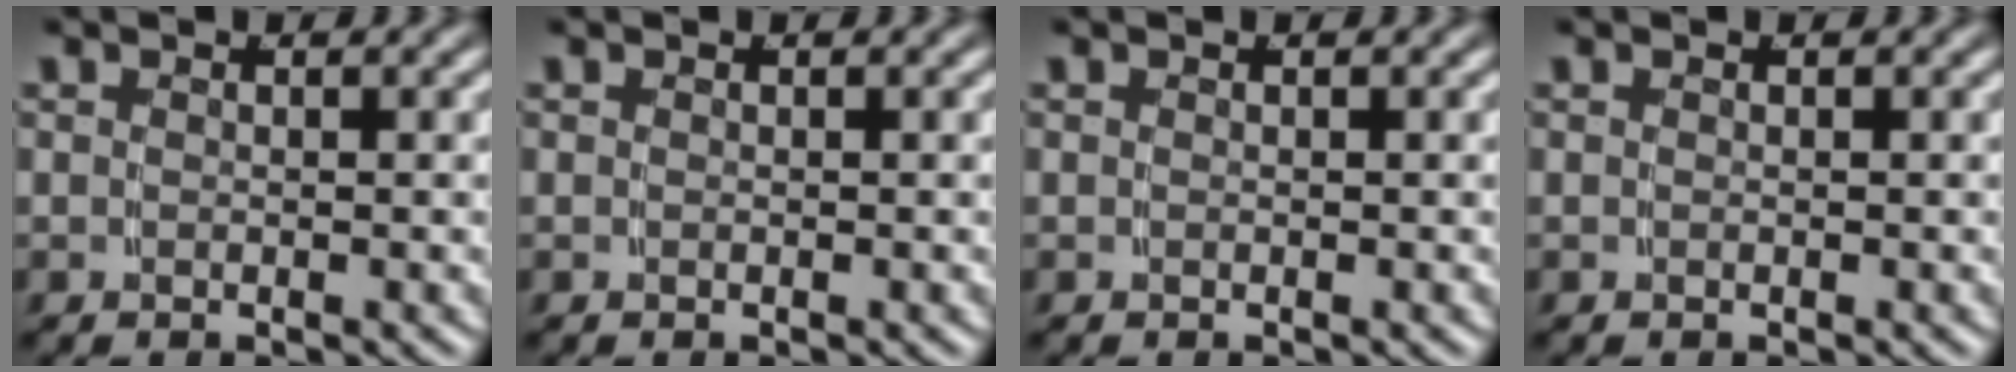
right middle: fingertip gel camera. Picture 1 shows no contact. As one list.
[{"total": 0.0}, {"total": 0.0}, {"total": 0.0}]